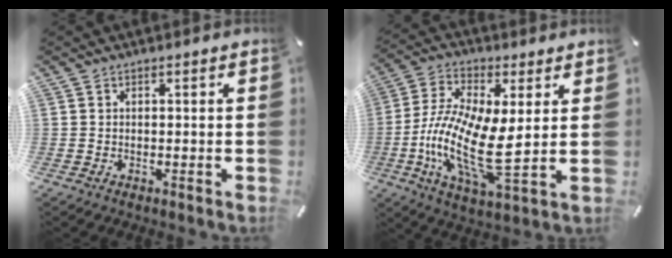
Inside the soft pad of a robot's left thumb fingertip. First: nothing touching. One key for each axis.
{"total": 15.9, "fx": -1.2, "fy": 5.7, "fz": 14.8, "tx": -0.324, "ty": -0.027, "tz": -0.020}